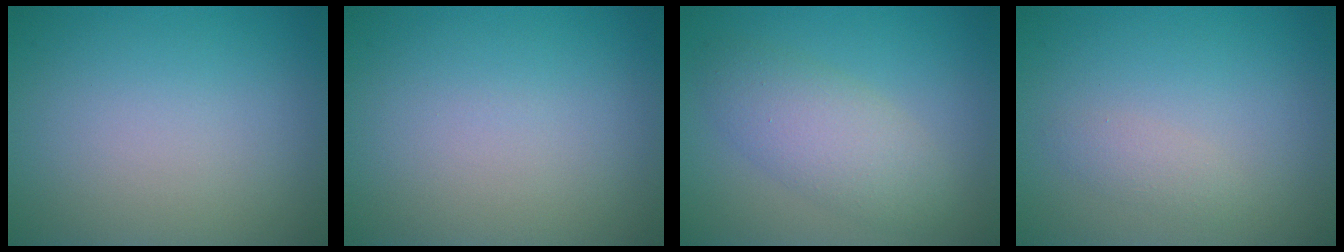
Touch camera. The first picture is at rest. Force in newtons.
{"total": 0.0}
{"total": 4.3, "press": 4.3, "slide": 0.0}
{"total": 1.2, "press": 1.2, "slide": 0.0}